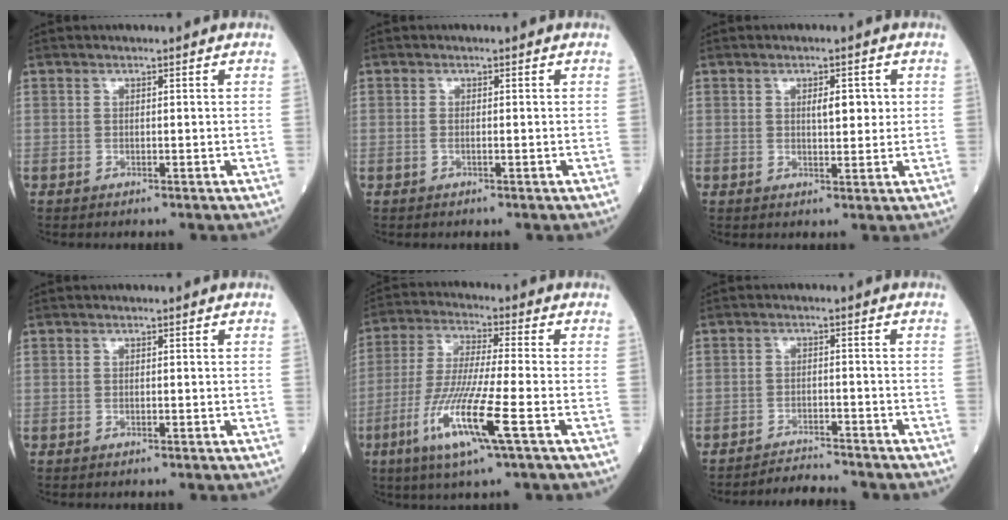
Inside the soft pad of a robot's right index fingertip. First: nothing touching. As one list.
[{"total": 0.6, "force": [-0.2, 0.1, 0.6], "torque": [-0.013, 0.000, -0.004]}, {"total": 3.2, "force": [0.8, 1.1, 2.8], "torque": [-0.041, 0.000, 0.011]}, {"total": 0.0}, {"total": 12.6, "force": [-5.1, -0.2, 11.5], "torque": [-0.241, -0.026, -0.100]}, {"total": 5.0, "force": [-5.0, -0.2, 0.5], "torque": [-0.008, -0.008, -0.079]}]